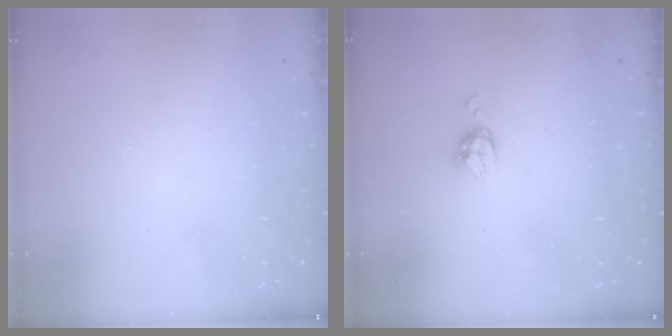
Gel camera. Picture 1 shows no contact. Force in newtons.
{"total": 5.9, "press": 5.9, "slide": 0.5}